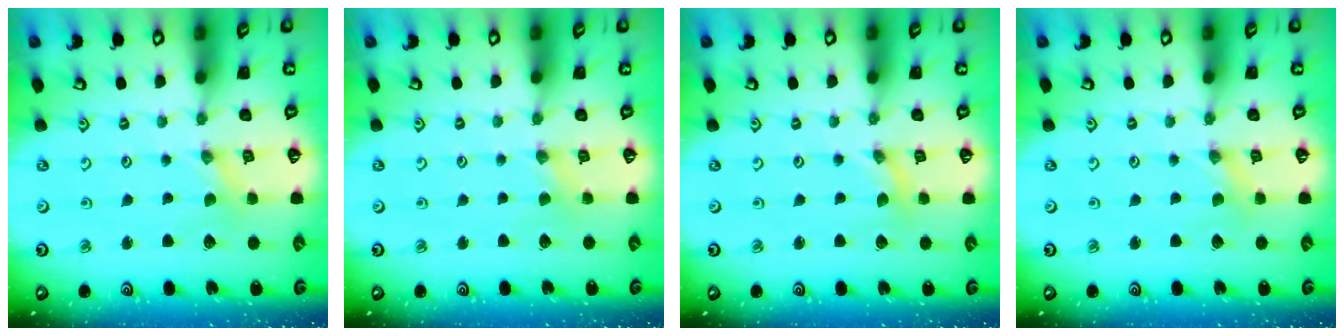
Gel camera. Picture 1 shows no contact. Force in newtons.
{"total": 1.8, "press": 1.7, "slide": 0.5}
{"total": 0.0}
{"total": 0.0}